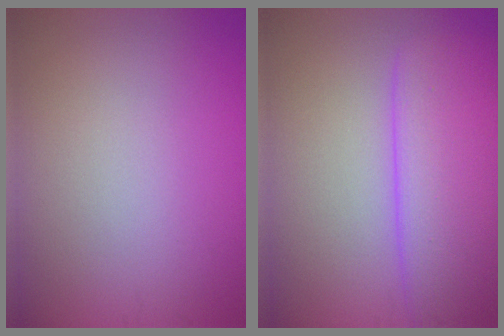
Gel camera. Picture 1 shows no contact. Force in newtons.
{"total": 7.6, "press": 7.6, "slide": 0.4}